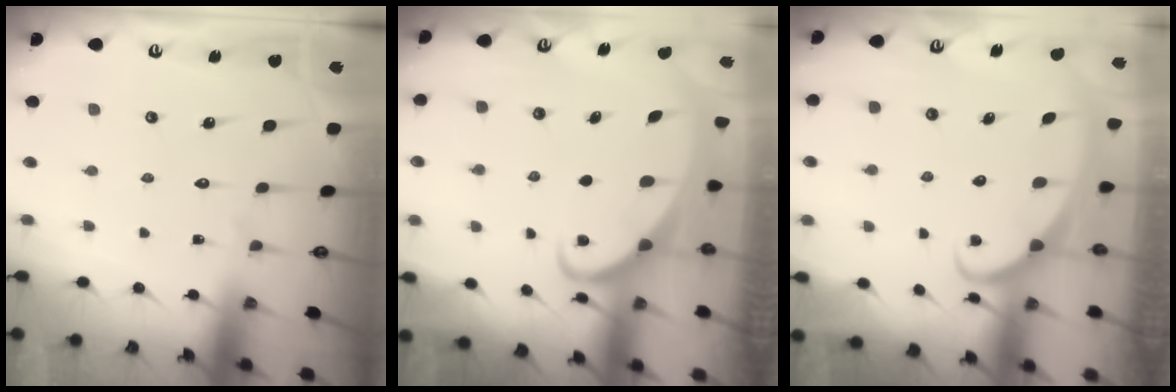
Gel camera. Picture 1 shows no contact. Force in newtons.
{"total": 2.8, "press": 2.7, "slide": 0.3}
{"total": 2.4, "press": 2.4, "slide": 0.4}